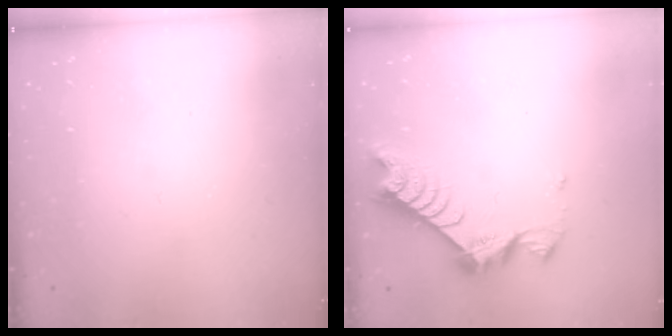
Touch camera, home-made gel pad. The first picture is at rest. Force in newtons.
{"total": 8.1, "press": 8.1, "slide": 0.8}